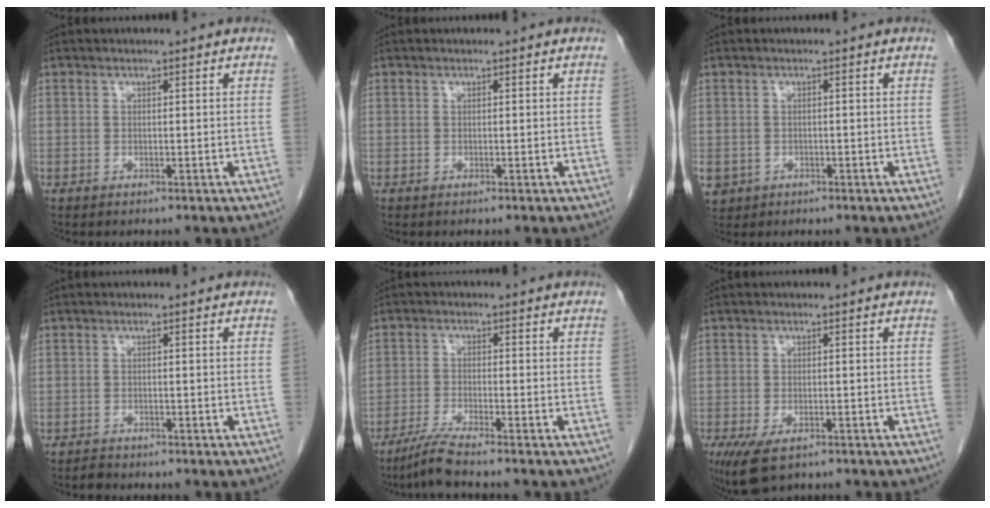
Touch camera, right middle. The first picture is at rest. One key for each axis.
{"total": 0.0}
{"total": 4.6, "fx": -2.0, "fy": 4.0, "fz": 1.2, "tx": -0.031, "ty": -0.001, "tz": -0.028}
{"total": 0.9, "fx": -0.9, "fy": 0.2, "fz": 0.0, "tx": -0.005, "ty": -0.002, "tz": -0.016}
{"total": 4.2, "fx": -3.5, "fy": -1.1, "fz": 2.0, "tx": -0.047, "ty": -0.018, "tz": -0.076}
{"total": 5.7, "fx": -3.4, "fy": 2.6, "fz": 3.7, "tx": -0.071, "ty": -0.012, "tz": -0.054}